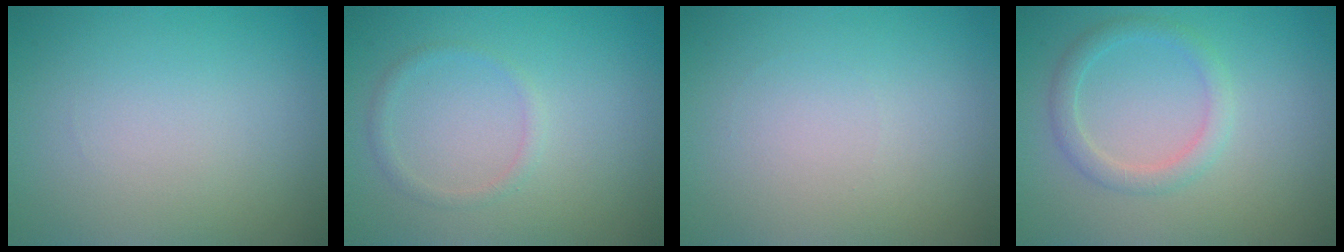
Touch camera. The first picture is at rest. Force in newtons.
{"total": 1.1, "press": 1.1, "slide": 0.0}
{"total": 0.0}
{"total": 2.2, "press": 2.1, "slide": 0.2}